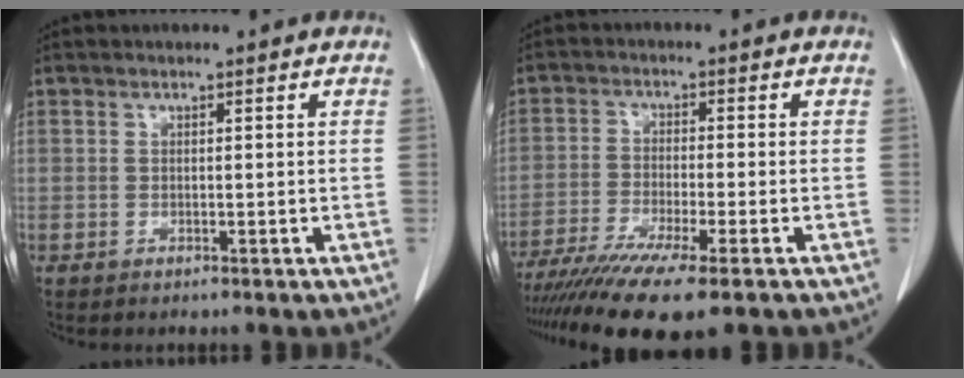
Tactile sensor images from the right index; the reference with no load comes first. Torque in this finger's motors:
{"motor_torque": [1.04, -1.10, 0.93, 0.21]}